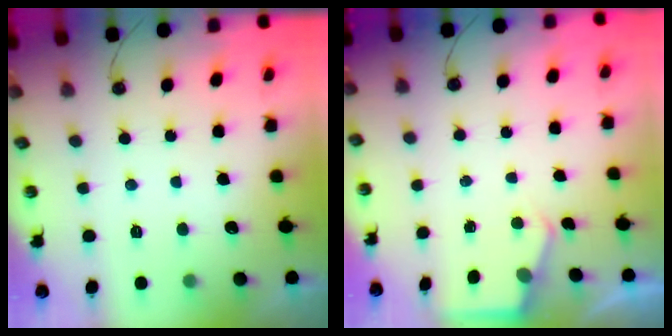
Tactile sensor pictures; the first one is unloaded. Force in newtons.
{"total": 2.8, "press": 2.8, "slide": 0.4}